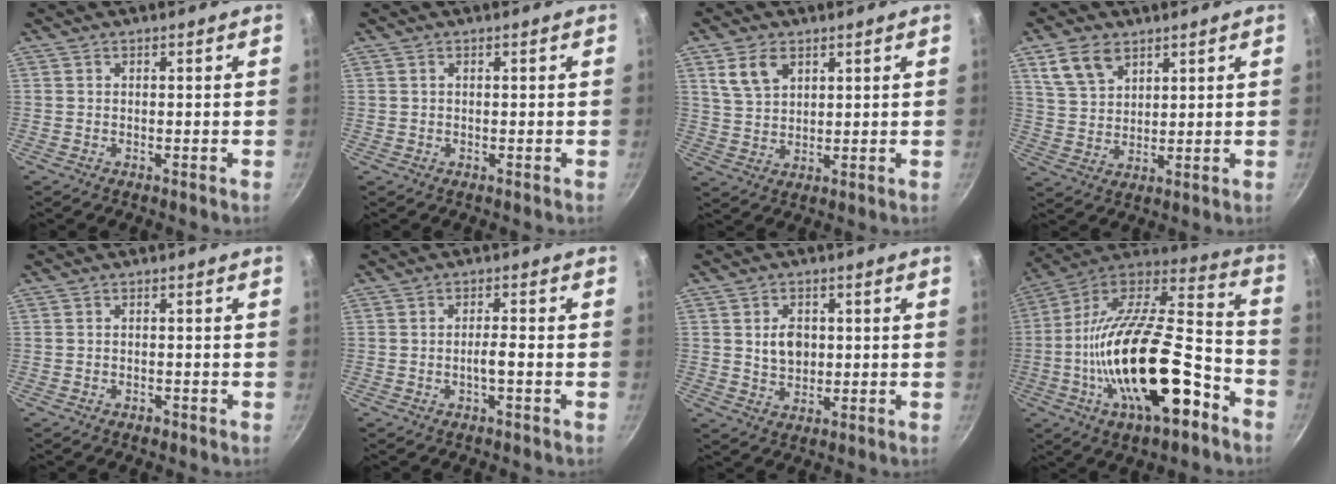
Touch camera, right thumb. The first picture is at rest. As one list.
[{"total": 0.5, "force": [0.2, 0.4, 0.3], "torque": [-0.005, 0.003, 0.004]}, {"total": 6.6, "force": [3.4, 4.2, 3.9], "torque": [-0.061, -0.010, 0.070]}, {"total": 8.0, "force": [4.7, 4.9, 4.2], "torque": [-0.065, -0.013, 0.097]}, {"total": 1.1, "force": [-0.8, 0.6, 0.5], "torque": [-0.012, 0.007, -0.007]}, {"total": 2.4, "force": [-0.9, 0.2, 2.2], "torque": [-0.043, 0.014, -0.016]}, {"total": 5.4, "force": [0.7, 4.0, 3.6], "torque": [-0.043, -0.004, 0.014]}, {"total": 29.3, "force": [-10.3, 12.0, 24.7], "torque": [-0.405, 0.048, -0.177]}]